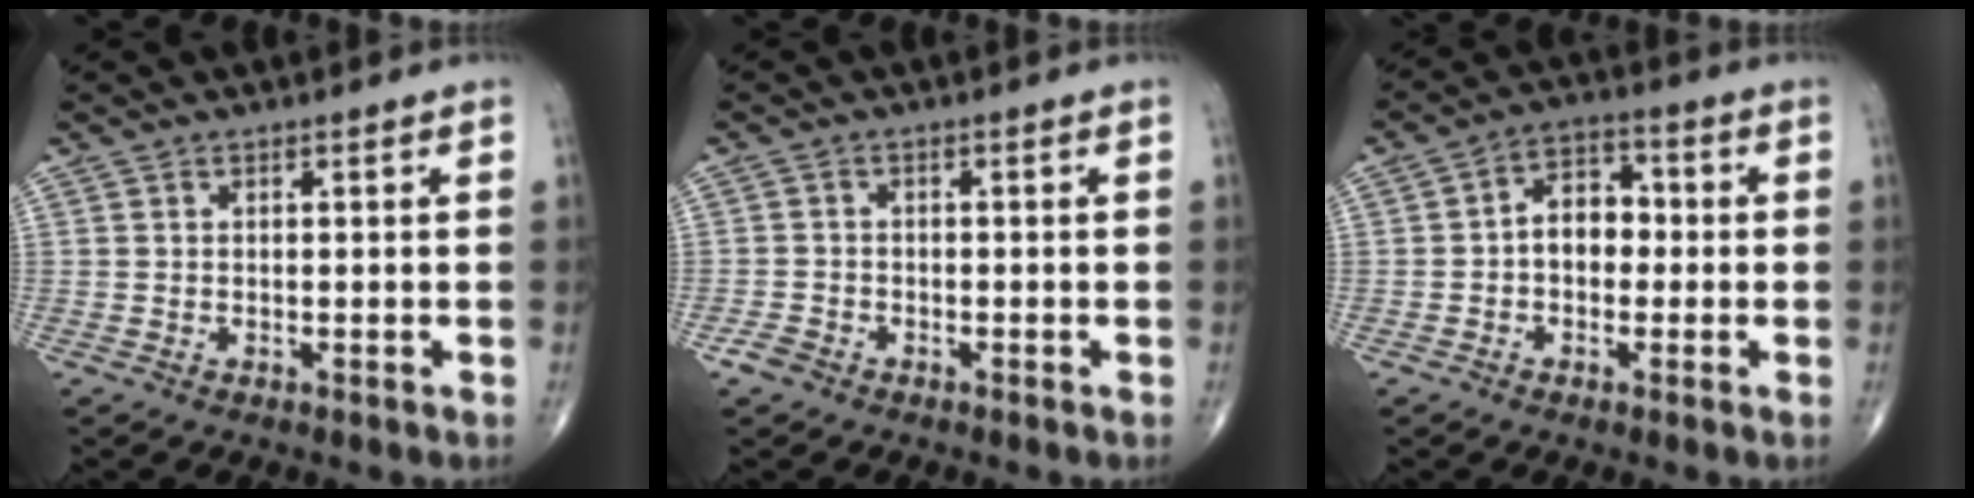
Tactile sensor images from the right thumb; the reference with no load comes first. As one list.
[{"total": 2.1, "force": [-1.4, 1.4, 0.8], "torque": [-0.019, 0.005, -0.026]}, {"total": 7.0, "force": [-0.5, 5.0, 4.9], "torque": [-0.054, 0.024, -0.021]}]